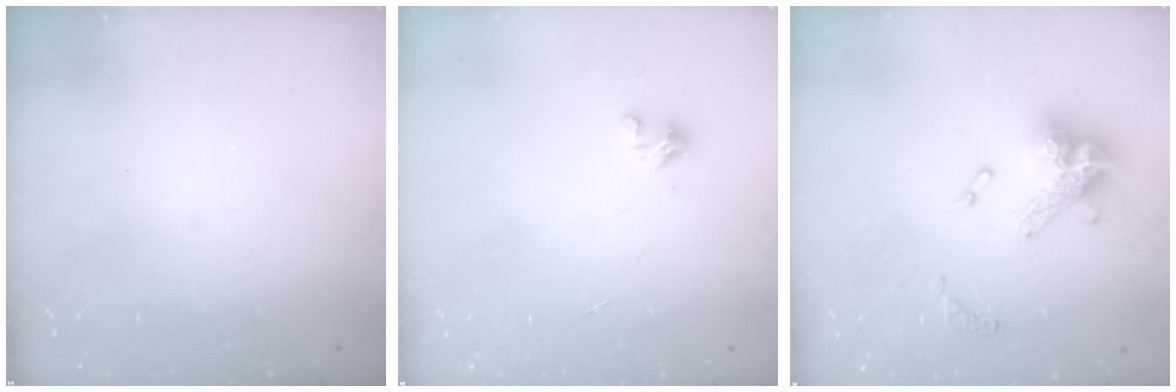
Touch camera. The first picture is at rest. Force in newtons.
{"total": 2.0, "press": 2.0, "slide": 0.2}
{"total": 13.1, "press": 13.0, "slide": 1.4}